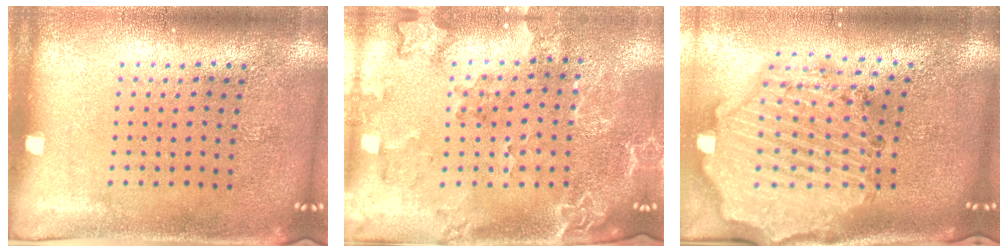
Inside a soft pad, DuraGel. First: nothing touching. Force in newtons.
{"total": 2.0, "press": 1.9, "slide": 0.7}
{"total": 3.2, "press": 2.9, "slide": 1.4}